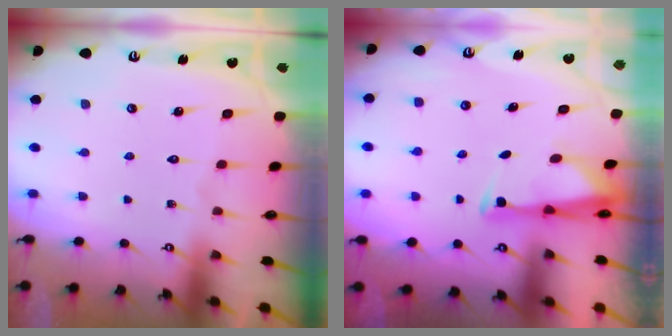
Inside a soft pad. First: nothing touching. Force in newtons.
{"total": 2.9, "press": 2.8, "slide": 0.7}